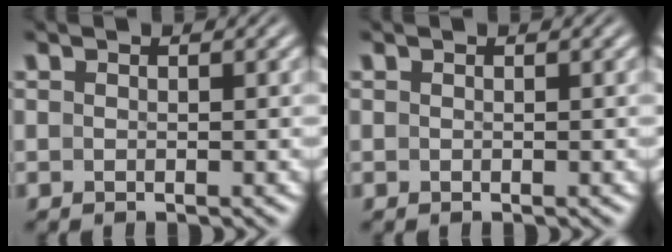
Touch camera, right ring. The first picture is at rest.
{"total": 0.0}